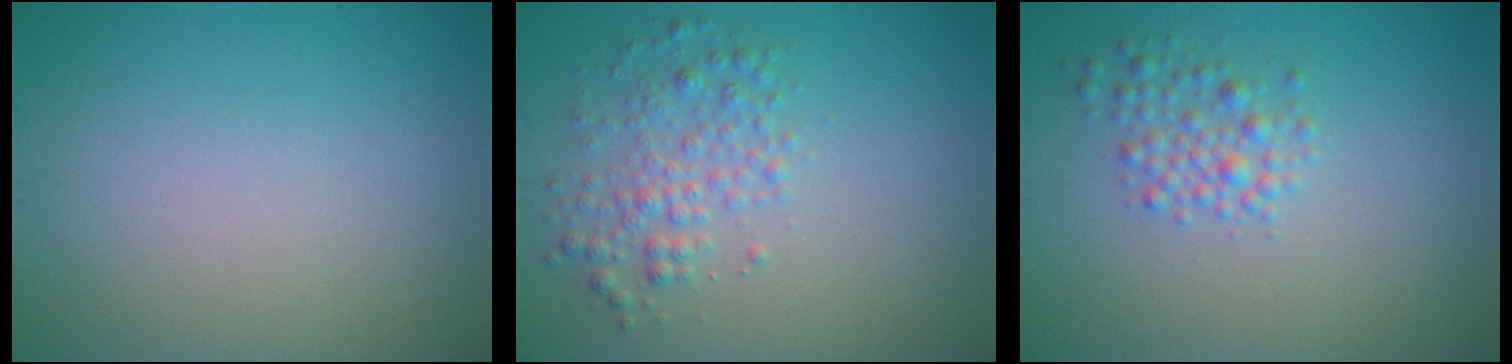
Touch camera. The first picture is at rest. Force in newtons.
{"total": 2.9, "press": 2.9, "slide": 0.0}
{"total": 2.3, "press": 2.3, "slide": 0.1}